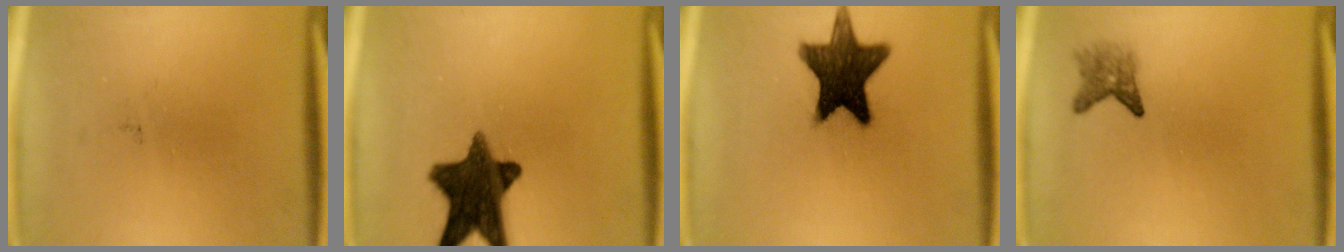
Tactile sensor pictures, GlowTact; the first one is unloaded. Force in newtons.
{"total": 14.0}
{"total": 14.8}
{"total": 2.4}